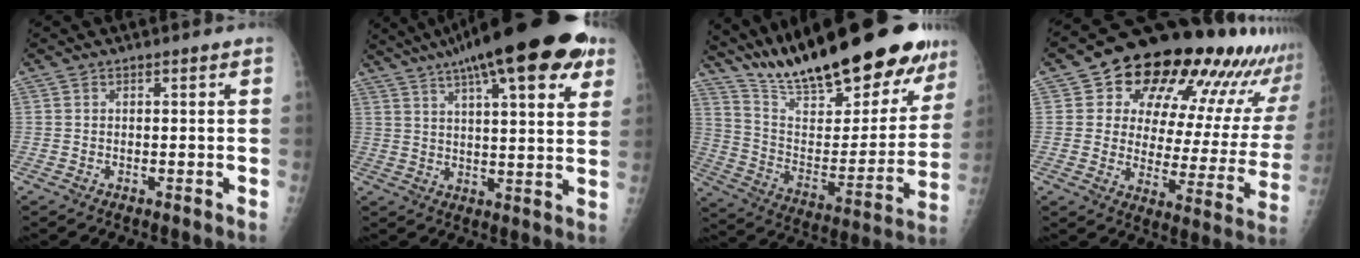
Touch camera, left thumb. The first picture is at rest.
{"total": 24.3, "force": [14.6, 6.6, 18.3], "torque": [-0.261, -0.003, 0.200]}
{"total": 31.4, "force": [24.2, 9.2, 17.8], "torque": [-0.249, -0.084, 0.374]}
{"total": 26.4, "force": [17.6, 11.7, 15.9], "torque": [-0.183, -0.059, 0.229]}